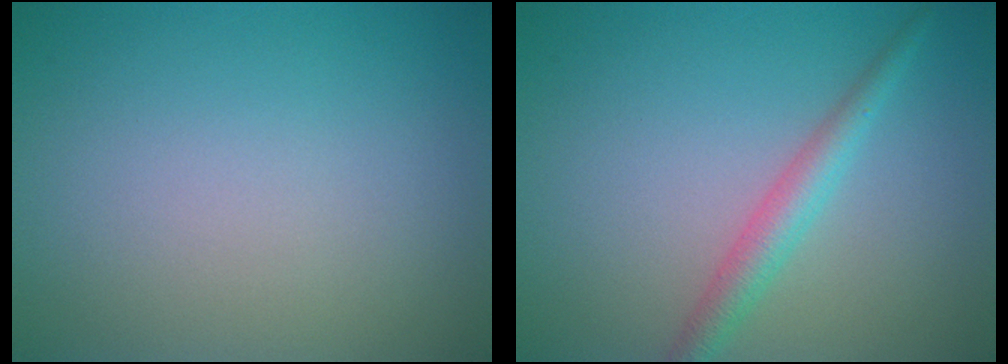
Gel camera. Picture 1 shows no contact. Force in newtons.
{"total": 2.6, "press": 2.5, "slide": 0.1}